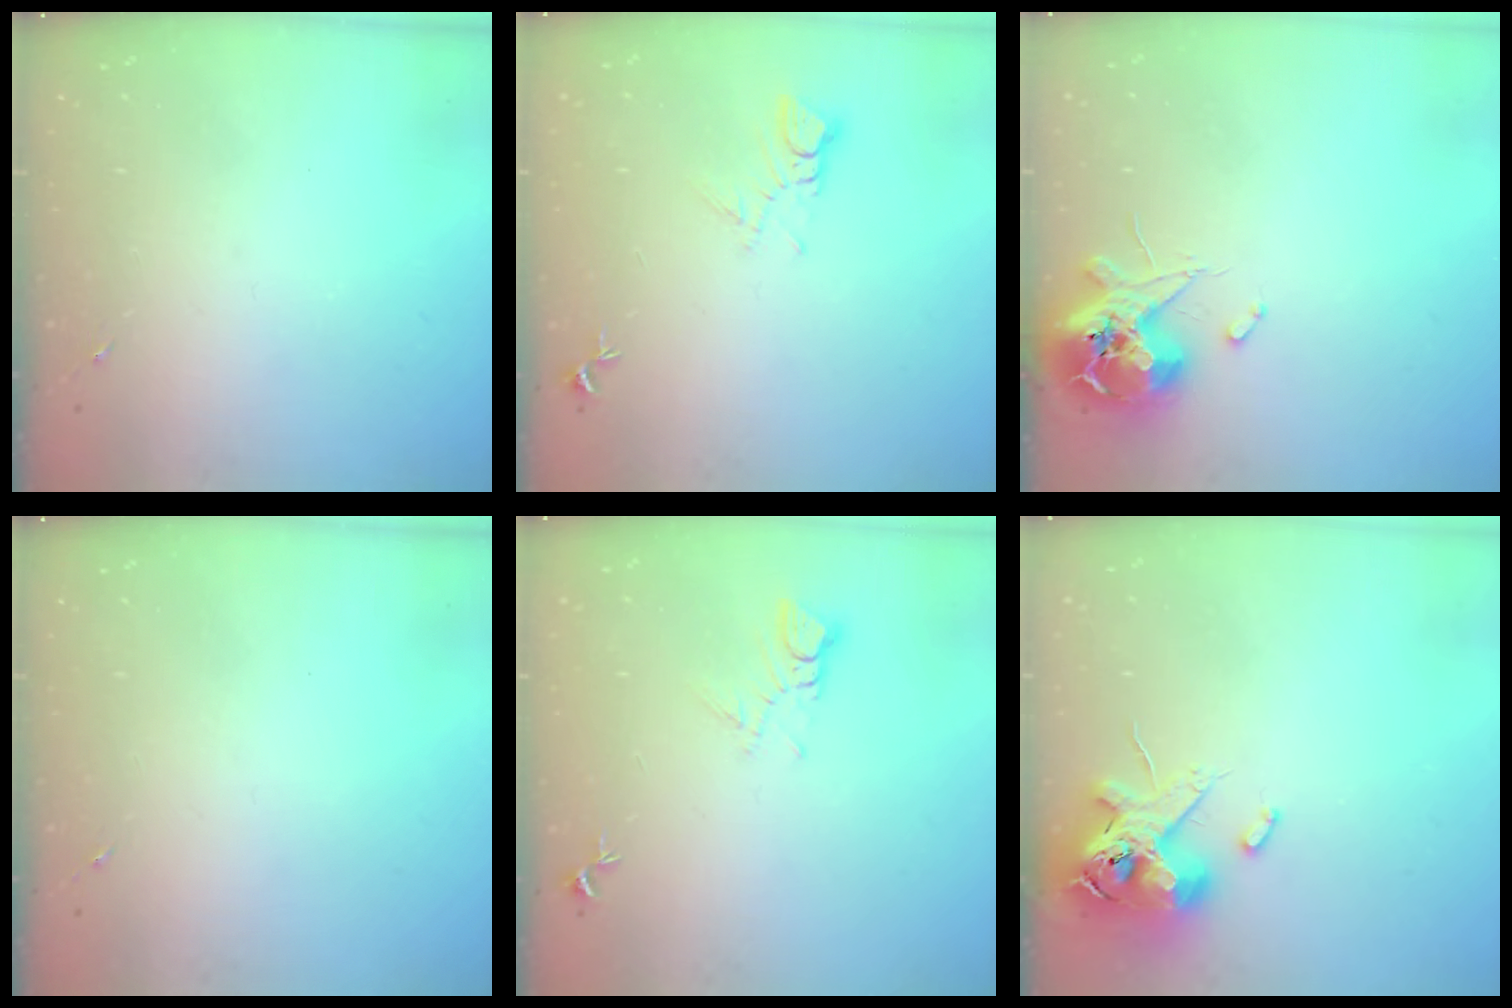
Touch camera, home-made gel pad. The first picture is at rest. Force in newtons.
{"total": 5.2, "press": 5.2, "slide": 0.3}
{"total": 12.1, "press": 12.0, "slide": 1.5}
{"total": 0.0}
{"total": 5.2, "press": 5.2, "slide": 0.3}
{"total": 13.3, "press": 13.1, "slide": 2.1}